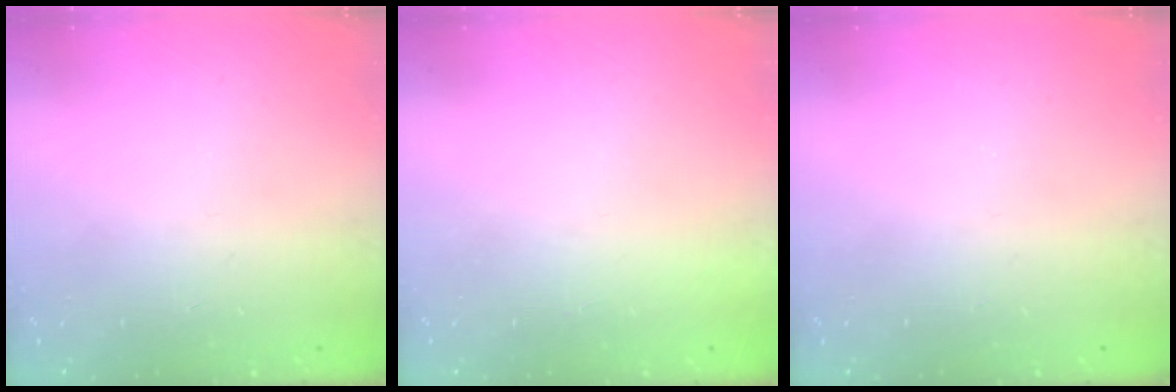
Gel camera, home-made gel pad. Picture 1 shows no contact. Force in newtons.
{"total": 1.5, "press": 1.5, "slide": 0.1}
{"total": 0.0}